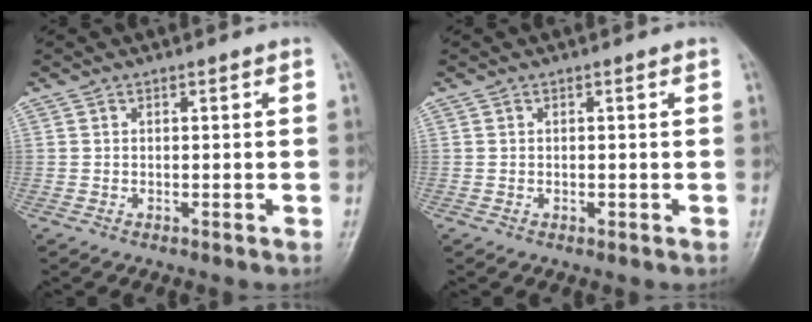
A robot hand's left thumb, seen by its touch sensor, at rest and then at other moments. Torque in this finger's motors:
{"motor_torque": [-0.03, 0.03, 0.05, 0.01, 0.00]}